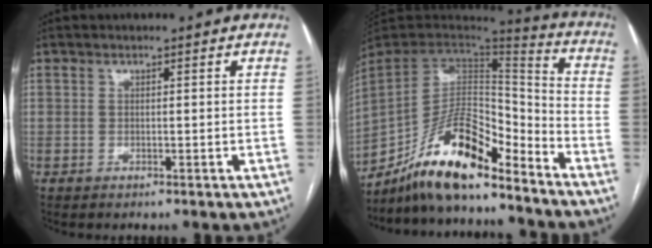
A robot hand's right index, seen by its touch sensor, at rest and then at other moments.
{"total": 16.3, "force": [-12.4, 3.8, 9.9], "torque": [-0.175, 0.021, -0.224]}